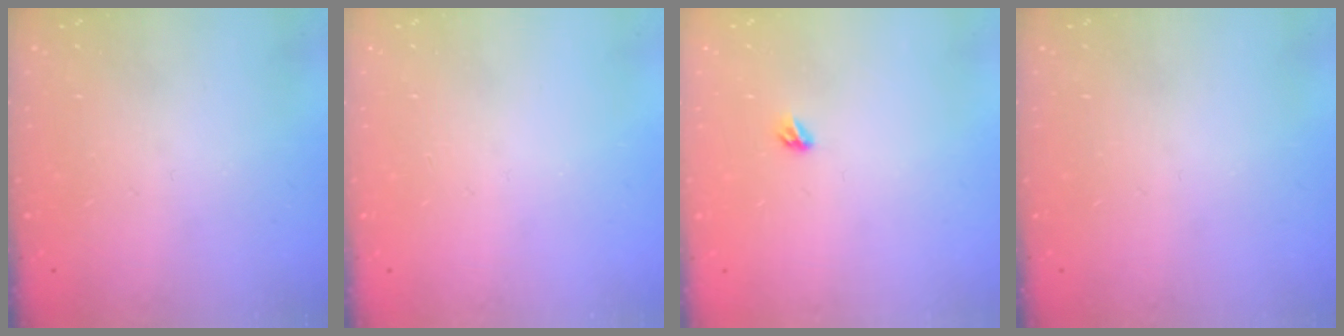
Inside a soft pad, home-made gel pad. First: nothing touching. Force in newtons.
{"total": 0.0}
{"total": 3.5, "press": 3.4, "slide": 0.7}
{"total": 0.0}